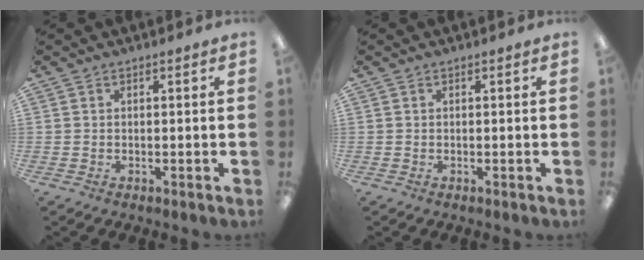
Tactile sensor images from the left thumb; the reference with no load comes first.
{"total": 0.0}